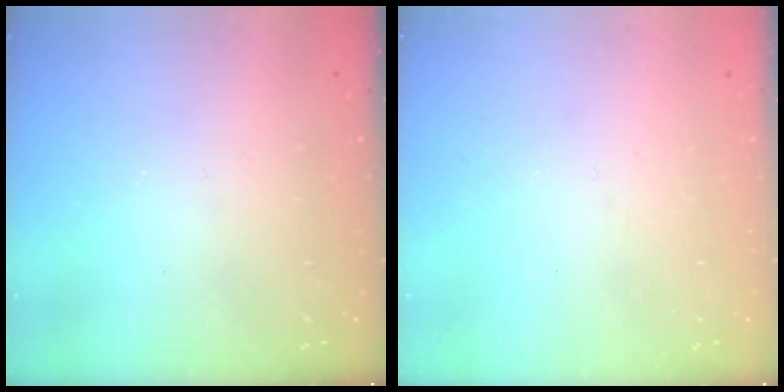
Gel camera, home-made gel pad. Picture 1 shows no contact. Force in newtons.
{"total": 0.0}